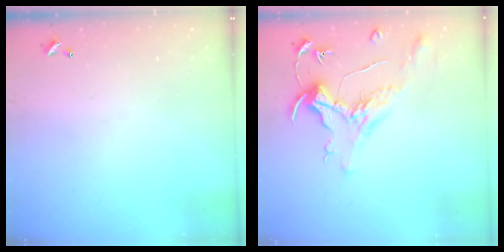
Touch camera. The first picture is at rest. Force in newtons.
{"total": 1.6, "press": 1.4, "slide": 0.7}